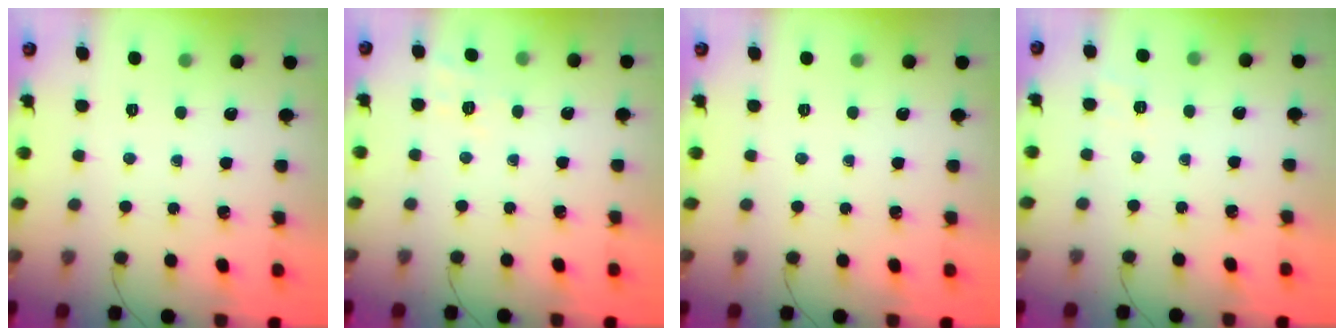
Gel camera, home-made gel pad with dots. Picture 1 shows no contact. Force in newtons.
{"total": 2.9, "press": 1.7, "slide": 2.3}
{"total": 0.0}
{"total": 2.9, "press": 2.6, "slide": 1.4}